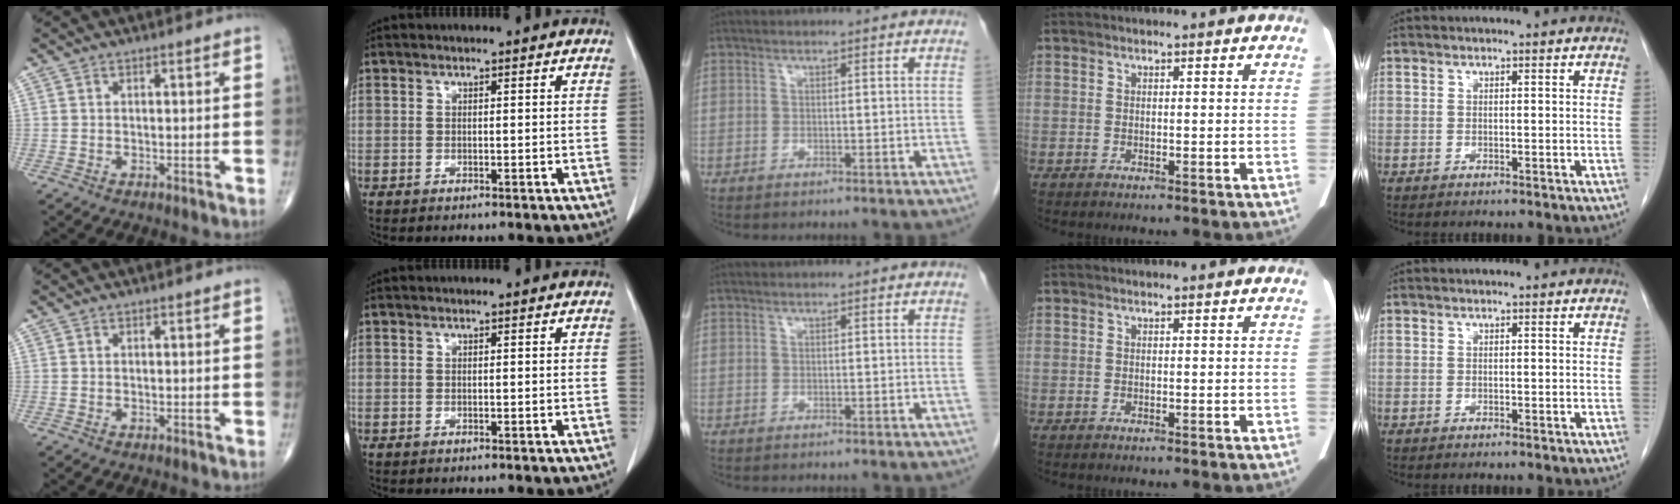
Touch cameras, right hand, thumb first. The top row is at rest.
{}